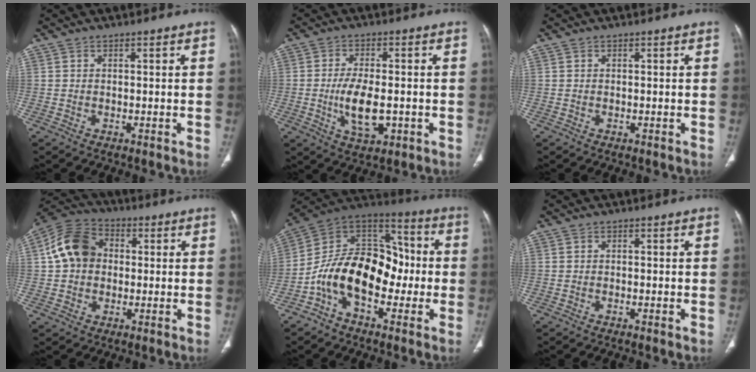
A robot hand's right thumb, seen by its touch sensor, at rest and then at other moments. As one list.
[{"total": 8.3, "force": [-1.6, 4.0, 7.1], "torque": [-0.126, -0.003, -0.022]}, {"total": 0.0}, {"total": 10.9, "force": [1.0, 8.6, 6.6], "torque": [-0.108, 0.024, 0.005]}, {"total": 17.7, "force": [-4.3, 11.2, 13.0], "torque": [-0.193, 0.067, -0.083]}, {"total": 0.7, "force": [-0.3, 0.0, 0.6], "torque": [-0.014, -0.002, -0.007]}]